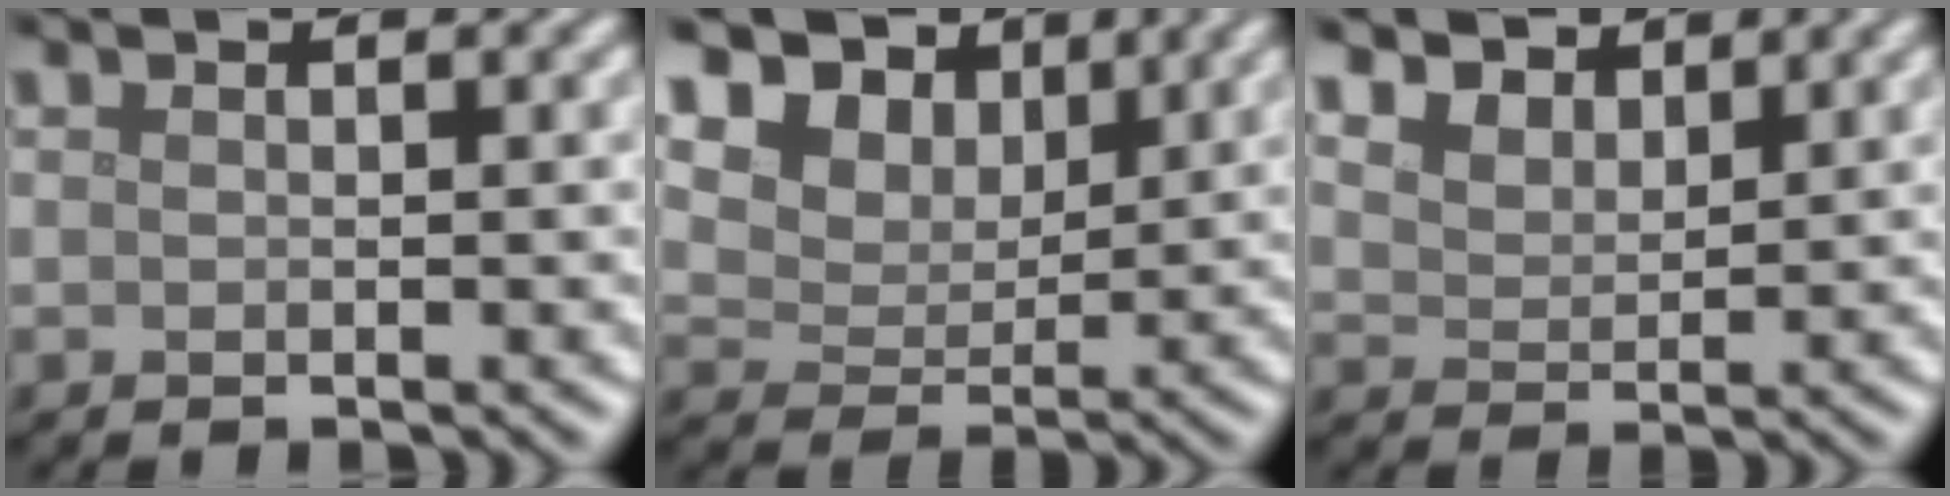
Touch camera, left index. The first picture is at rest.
{"total": 10.3, "force": [6.4, 6.5, 4.9], "torque": [-0.108, 0.005, 0.109]}
{"total": 5.2, "force": [4.3, 2.3, 1.7], "torque": [-0.063, -0.001, 0.078]}